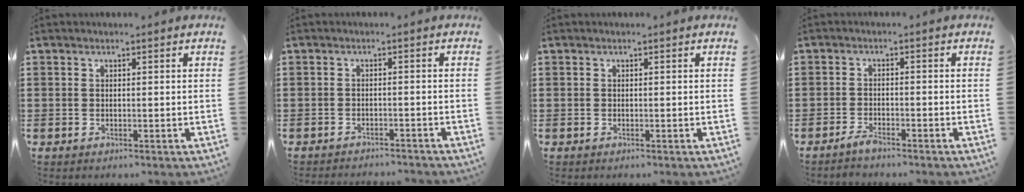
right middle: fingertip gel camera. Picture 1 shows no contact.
{"total": 1.8, "force": [-1.8, 0.2, 0.0], "torque": [-0.004, 0.003, -0.040]}
{"total": 0.0}
{"total": 2.1, "force": [-1.8, 0.3, 1.0], "torque": [-0.018, 0.004, -0.036]}